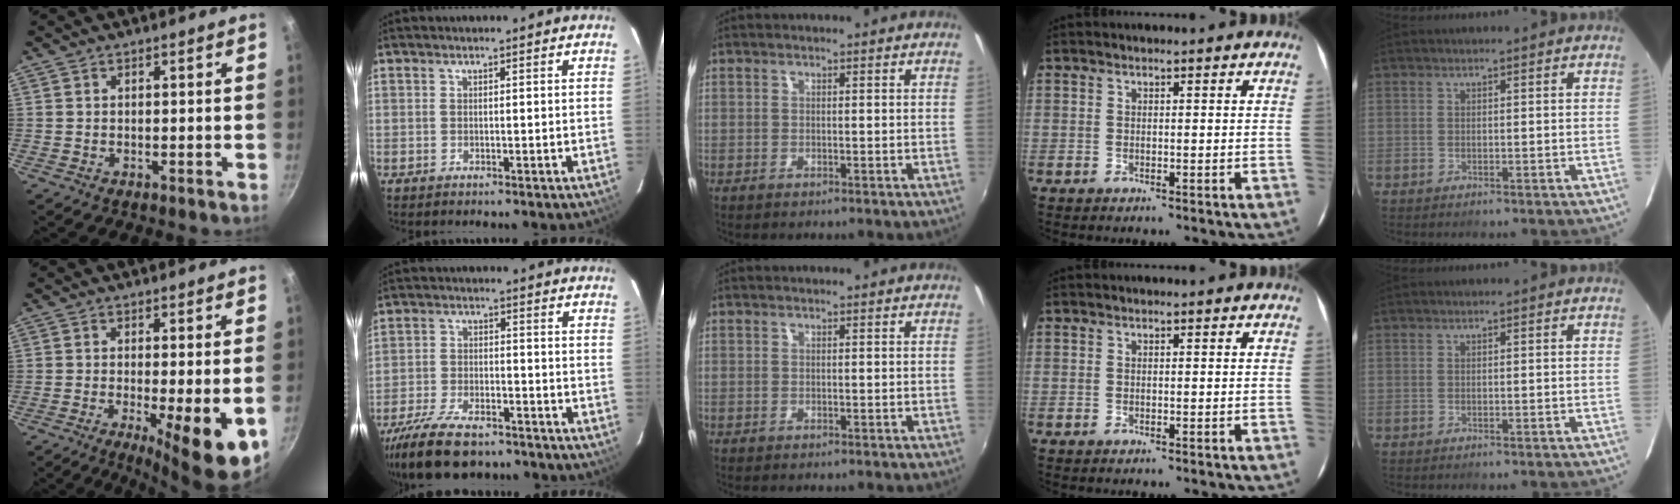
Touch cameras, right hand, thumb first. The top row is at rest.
{"thumb": {"total": 9.7, "force": [-2.6, 1.8, 9.2], "torque": [-0.138, -0.010, -0.034]}, "index": {"total": 15.5, "force": [-12.2, 6.0, 7.3], "torque": [-0.172, -0.019, -0.209]}}